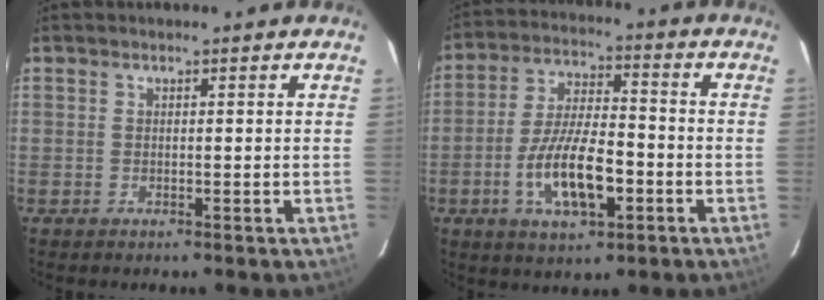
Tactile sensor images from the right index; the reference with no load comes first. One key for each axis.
{"total": 12.7, "fx": -4.5, "fy": 4.6, "fz": 10.9, "tx": -0.216, "ty": -0.005, "tz": -0.075}